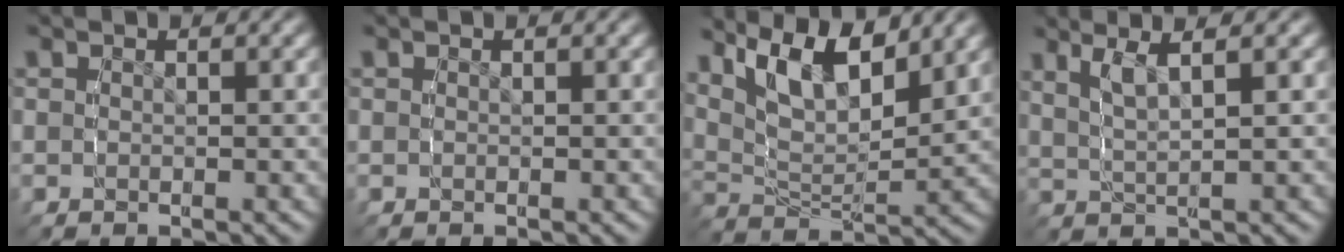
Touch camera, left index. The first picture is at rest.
{"total": 0.0}
{"total": 9.2, "force": [4.5, 5.6, 5.8], "torque": [-0.115, -0.009, 0.078]}
{"total": 3.9, "force": [2.0, 1.5, 3.0], "torque": [-0.061, 0.000, 0.038]}